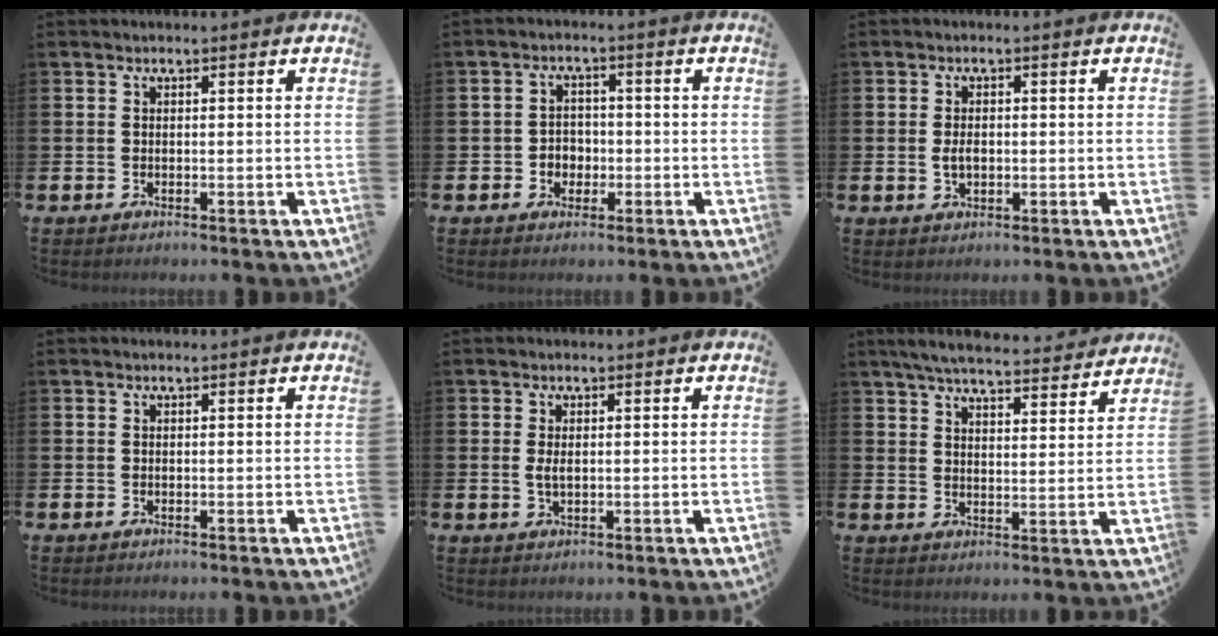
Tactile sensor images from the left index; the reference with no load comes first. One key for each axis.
{"total": 2.8, "fx": -0.8, "fy": 2.5, "fz": 0.9, "tx": -0.023, "ty": 0.006, "tz": -0.021}
{"total": 2.0, "fx": -0.1, "fy": 1.2, "fz": 1.5, "tx": -0.022, "ty": 0.002, "tz": -0.005}
{"total": 0.0}
{"total": 1.5, "fx": 0.2, "fy": 0.7, "fz": 1.3, "tx": -0.026, "ty": 0.003, "tz": 0.002}
{"total": 6.3, "fx": 6.1, "fy": 0.7, "fz": 1.7, "tx": -0.041, "ty": -0.038, "tz": 0.105}